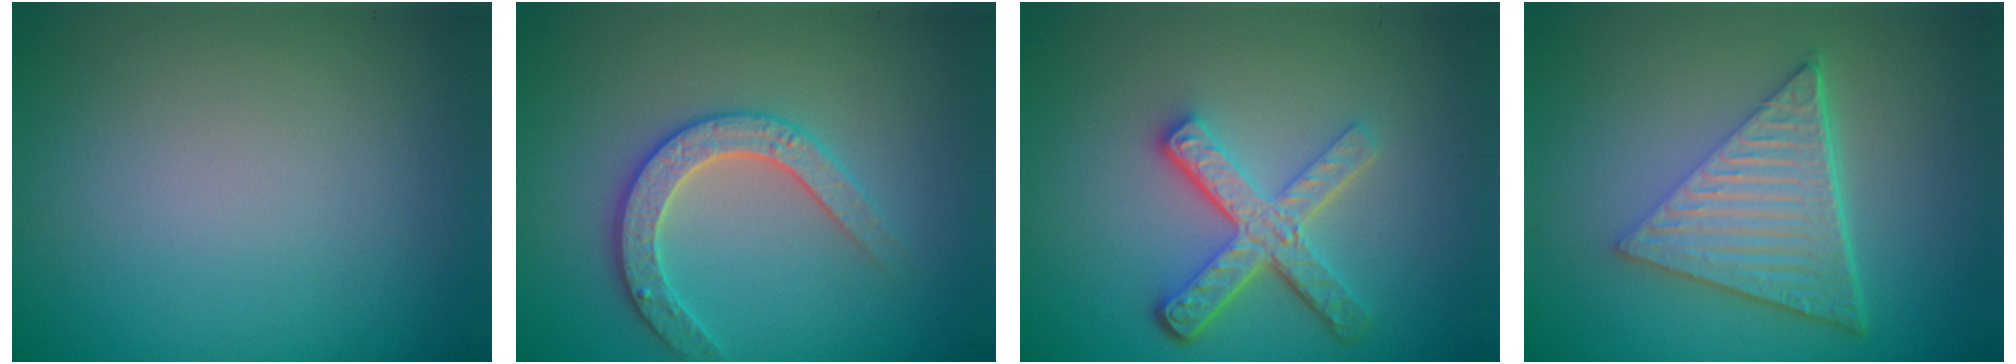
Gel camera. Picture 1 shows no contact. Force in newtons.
{"total": 3.0, "press": 2.9, "slide": 0.5}
{"total": 4.9, "press": 3.6, "slide": 3.3}
{"total": 6.9, "press": 4.5, "slide": 5.3}